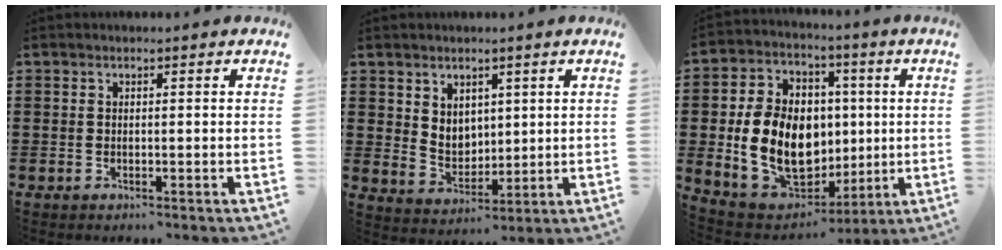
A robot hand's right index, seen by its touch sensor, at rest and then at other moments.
{"total": 4.6, "force": [2.8, 3.5, 1.0], "torque": [-0.029, 0.000, 0.052]}
{"total": 15.2, "force": [0.2, 11.5, 9.9], "torque": [-0.228, -0.001, 0.010]}